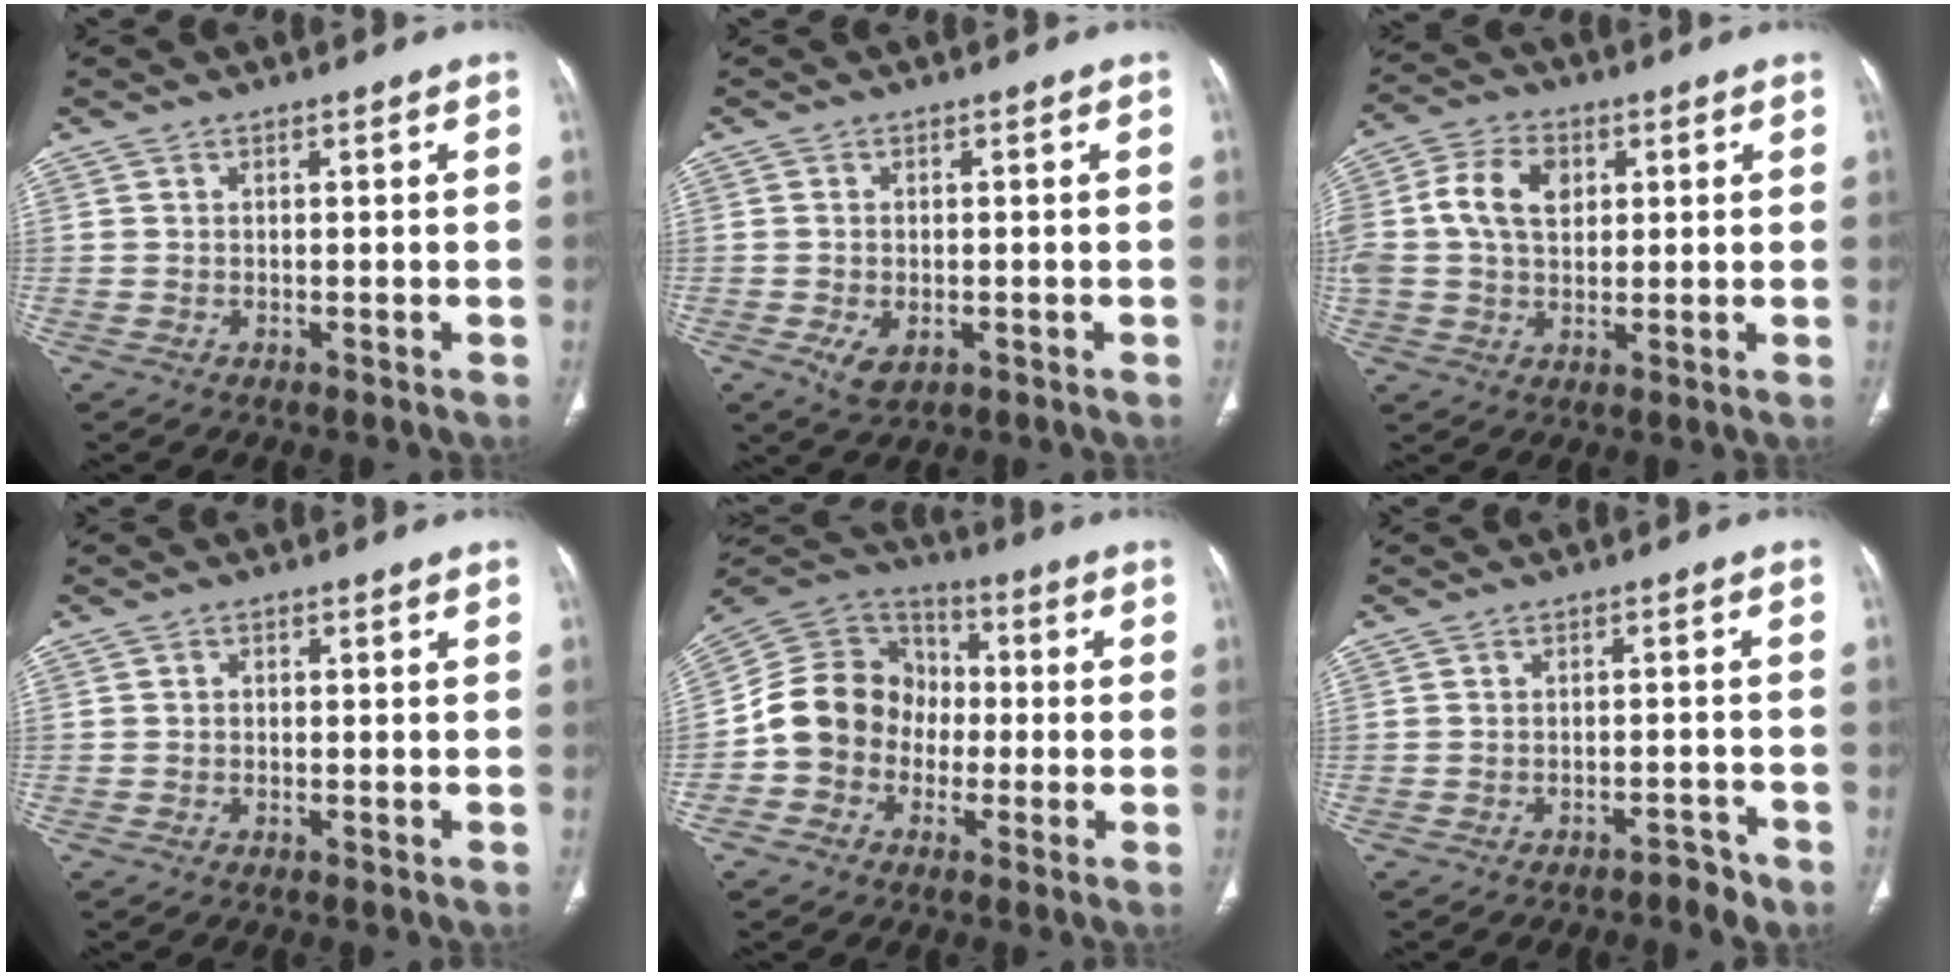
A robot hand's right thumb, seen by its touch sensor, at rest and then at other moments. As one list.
[{"total": 4.1, "force": [-1.4, 2.3, 3.1], "torque": [-0.058, -0.002, -0.015]}, {"total": 11.5, "force": [2.3, 8.0, 7.8], "torque": [-0.155, 0.011, 0.040]}, {"total": 0.8, "force": [-0.1, 0.8, 0.3], "torque": [0.004, 0.003, -0.004]}, {"total": 13.8, "force": [-2.6, 12.1, 6.1], "torque": [-0.079, 0.042, -0.058]}, {"total": 3.1, "force": [-2.5, 1.3, 1.3], "torque": [-0.012, 0.022, -0.032]}]